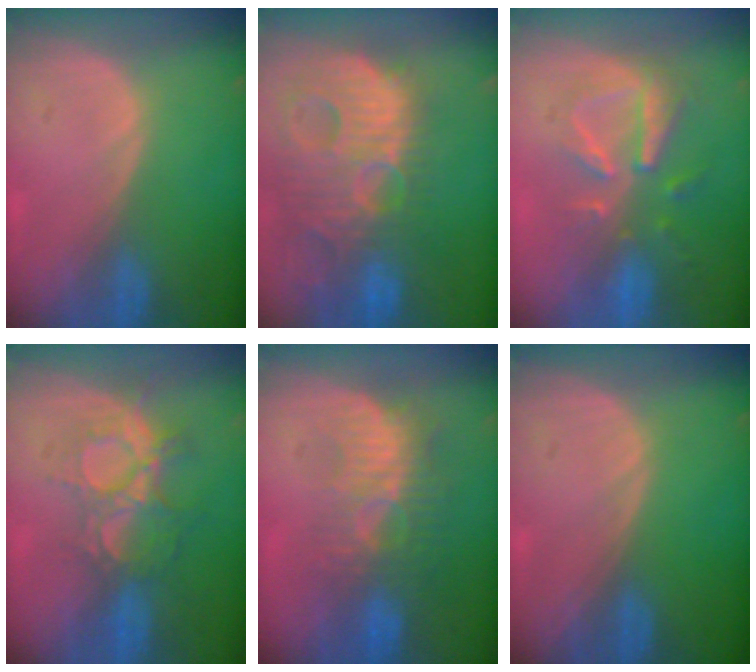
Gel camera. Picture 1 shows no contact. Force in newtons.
{"total": 14.6, "press": 12.7, "slide": 7.3}
{"total": 8.0, "press": 7.4, "slide": 3.0}
{"total": 9.3, "press": 7.9, "slide": 4.9}
{"total": 9.1, "press": 8.4, "slide": 3.6}
{"total": 0.0}